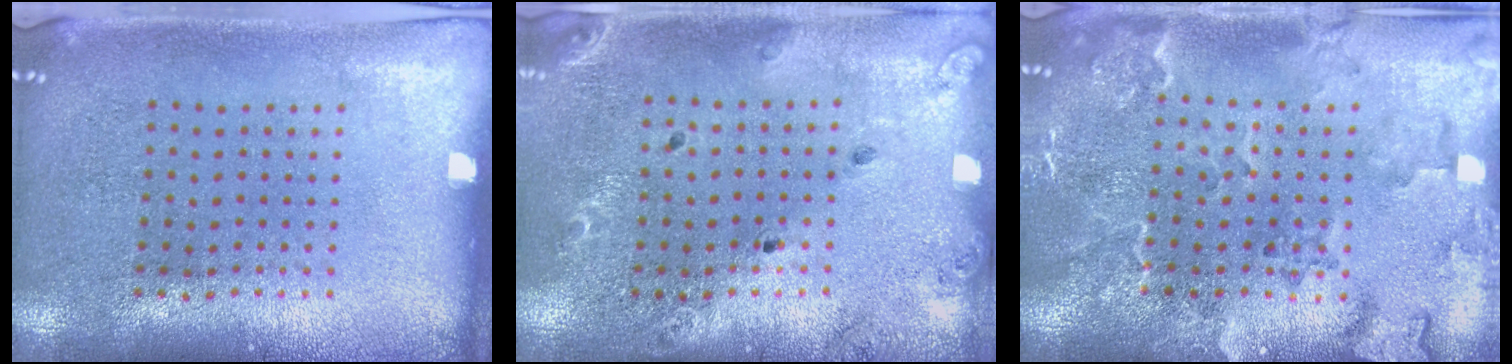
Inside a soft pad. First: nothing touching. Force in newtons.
{"total": 1.4, "press": 1.4, "slide": 0.1}
{"total": 2.4, "press": 2.2, "slide": 1.0}